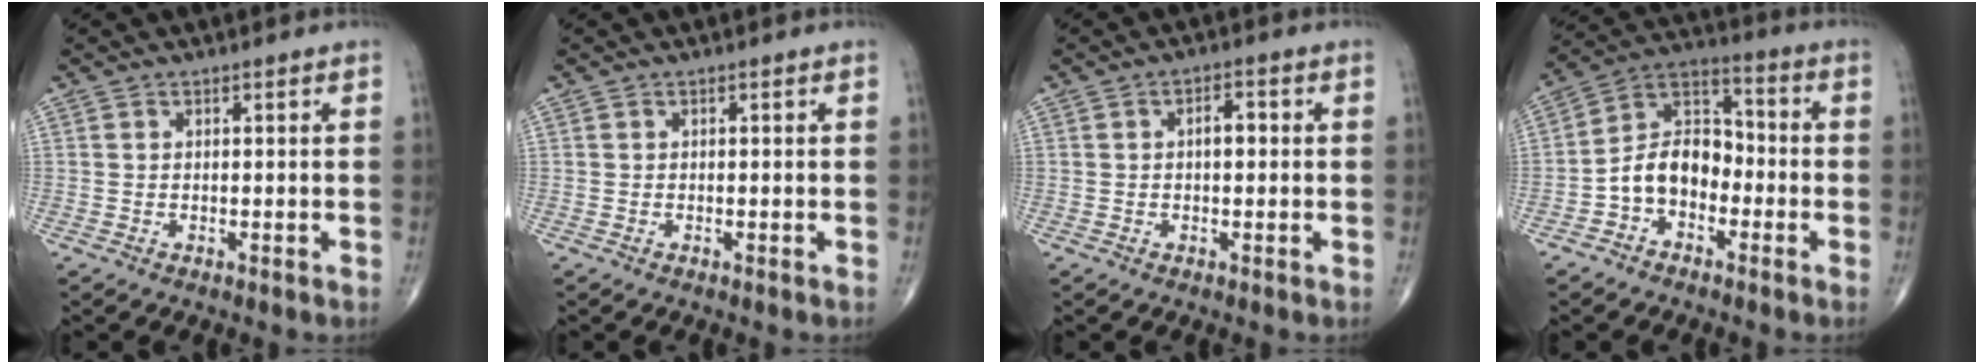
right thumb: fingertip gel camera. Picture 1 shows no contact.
{"total": 0.0}
{"total": 3.0, "force": [0.2, 1.6, 2.6], "torque": [-0.033, 0.010, 0.000]}
{"total": 10.8, "force": [-3.3, 7.6, 7.0], "torque": [-0.099, 0.048, -0.073]}